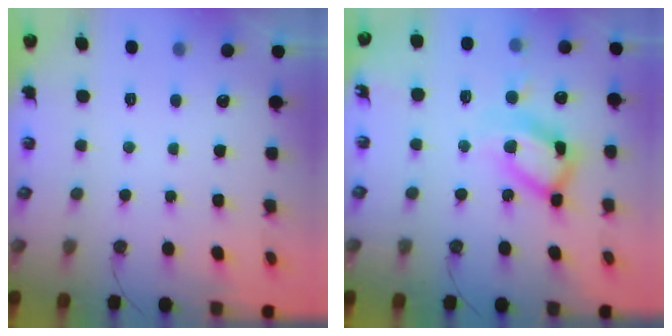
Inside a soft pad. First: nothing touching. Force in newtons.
{"total": 16.2, "press": 16.1, "slide": 1.9}